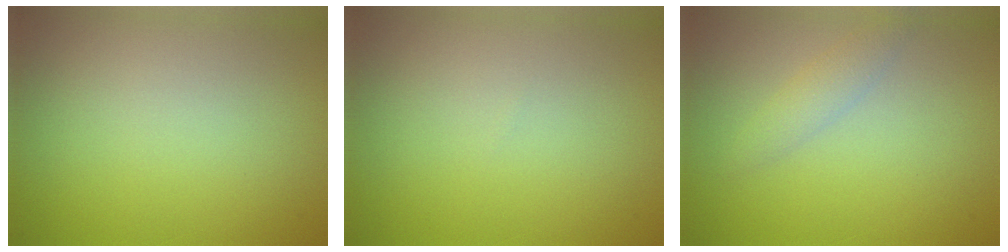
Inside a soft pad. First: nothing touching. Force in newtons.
{"total": 0.0}
{"total": 1.6, "press": 1.6, "slide": 0.1}